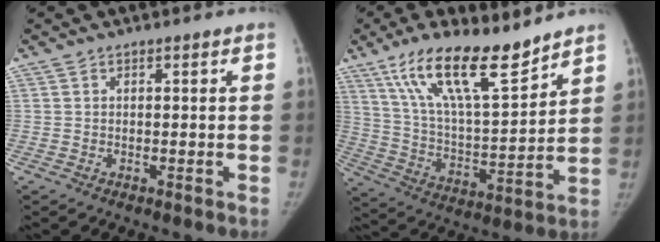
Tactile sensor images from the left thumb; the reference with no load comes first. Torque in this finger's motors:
{"motor_torque": [0.26, 0.19, 1.51, -1.27, 0.21]}